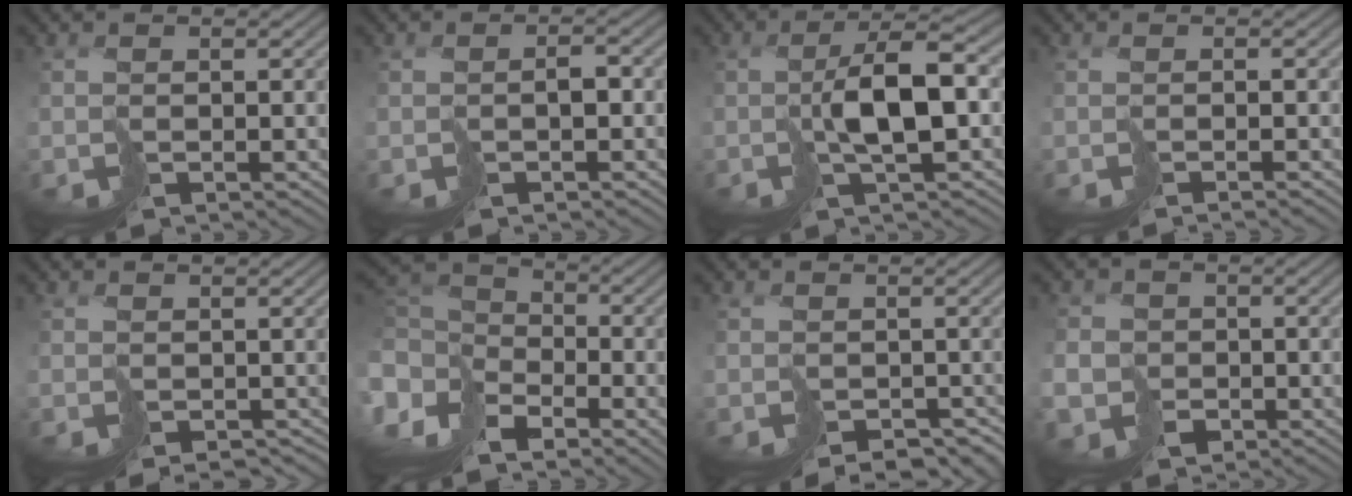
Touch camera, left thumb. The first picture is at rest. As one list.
[{"total": 1.3, "force": [-0.6, 0.6, 1.0], "torque": [-0.014, 0.003, -0.012]}, {"total": 4.9, "force": [0.5, 0.9, 4.8], "torque": [-0.085, 0.015, 0.011]}, {"total": 1.2, "force": [-0.9, -0.8, 0.0], "torque": [0.001, -0.002, -0.017]}, {"total": 1.3, "force": [0.0, 1.2, 0.6], "torque": [-0.009, -0.006, 0.001]}, {"total": 11.7, "force": [-4.9, 7.9, 7.0], "torque": [-0.202, -0.034, -0.078]}, {"total": 3.5, "force": [-2.0, 2.6, 1.2], "torque": [-0.009, -0.015, -0.012]}, {"total": 4.6, "force": [-1.8, 4.1, 1.1], "torque": [-0.020, -0.017, -0.051]}]